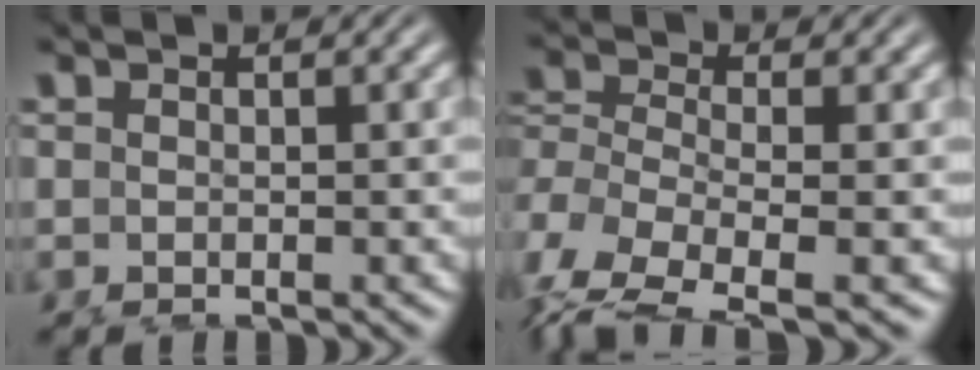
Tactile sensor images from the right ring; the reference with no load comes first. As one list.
[{"total": 7.6, "force": [-3.8, 4.7, 4.6], "torque": [-0.131, -0.058, -0.036]}]